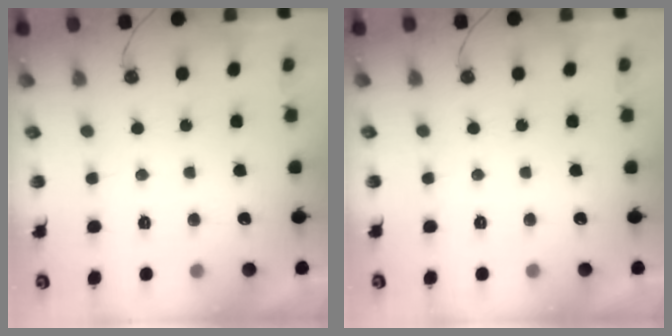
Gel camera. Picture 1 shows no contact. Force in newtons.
{"total": 0.6, "press": 0.1, "slide": 0.5}